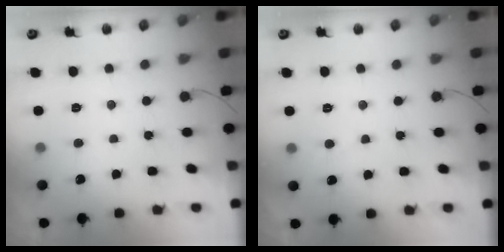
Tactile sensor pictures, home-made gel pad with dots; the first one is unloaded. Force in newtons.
{"total": 2.4, "press": 2.4, "slide": 0.4}